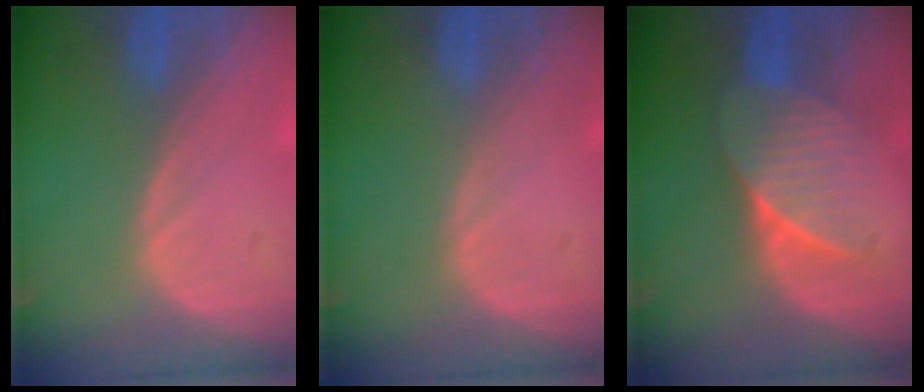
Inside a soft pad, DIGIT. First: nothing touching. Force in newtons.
{"total": 0.0}
{"total": 7.2, "press": 6.6, "slide": 2.8}